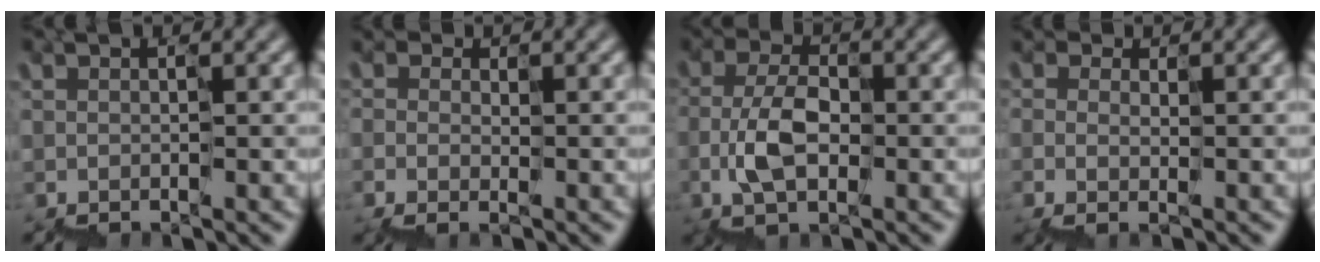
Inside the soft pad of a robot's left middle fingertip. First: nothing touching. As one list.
[{"total": 1.1, "force": [-0.9, 0.4, 0.3], "torque": [-0.010, -0.002, -0.012]}, {"total": 3.0, "force": [-1.0, 1.8, 2.2], "torque": [-0.054, 0.018, -0.014]}, {"total": 1.0, "force": [-0.4, 0.6, 0.8], "torque": [-0.013, -0.004, -0.004]}]